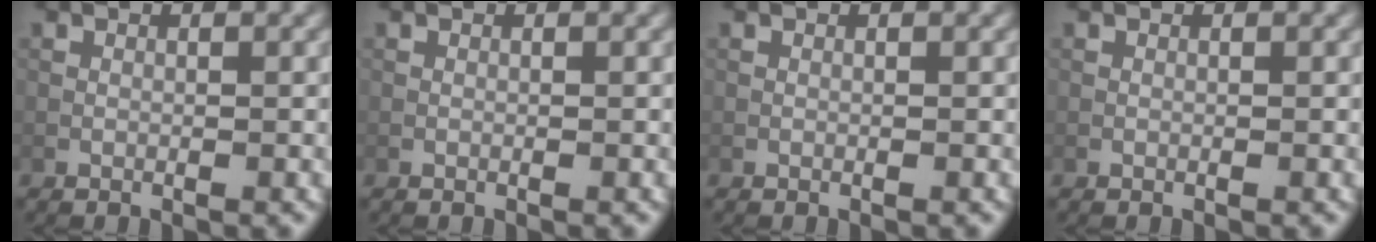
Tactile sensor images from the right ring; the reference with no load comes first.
{"total": 0.0}
{"total": 0.0}
{"total": 0.0}